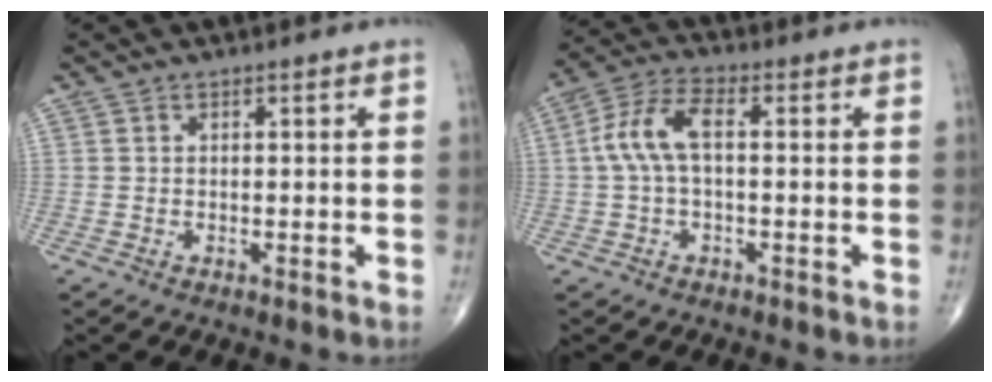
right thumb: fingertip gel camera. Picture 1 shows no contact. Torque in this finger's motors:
{"motor_torque": [0.14, 0.10, 0.90, 0.03, 0.25]}